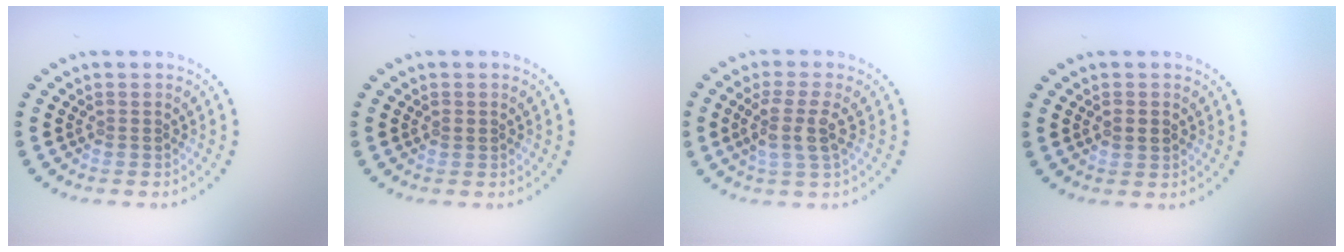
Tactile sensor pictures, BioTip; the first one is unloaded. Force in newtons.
{"total": 0.7, "press": 0.7, "slide": 0.1}
{"total": 3.1, "press": 2.5, "slide": 1.9}
{"total": 1.7, "press": 1.7, "slide": 0.2}